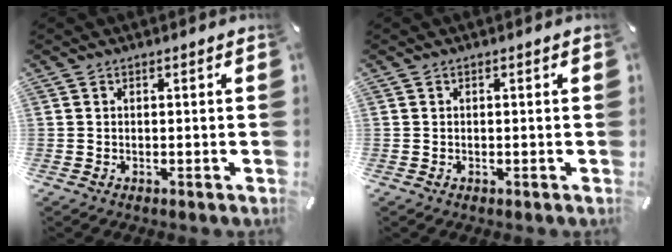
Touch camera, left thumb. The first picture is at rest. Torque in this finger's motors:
{"motor_torque": [-0.03, -0.18, 0.07, 0.03, -0.11]}